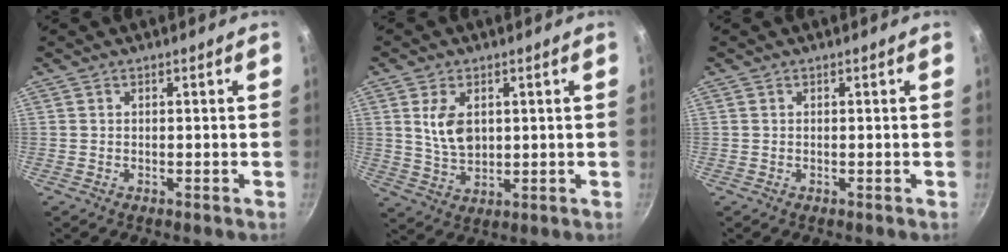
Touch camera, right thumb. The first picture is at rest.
{"total": 7.0, "force": [1.7, 4.4, 5.1], "torque": [-0.083, -0.017, 0.039]}
{"total": 0.0}